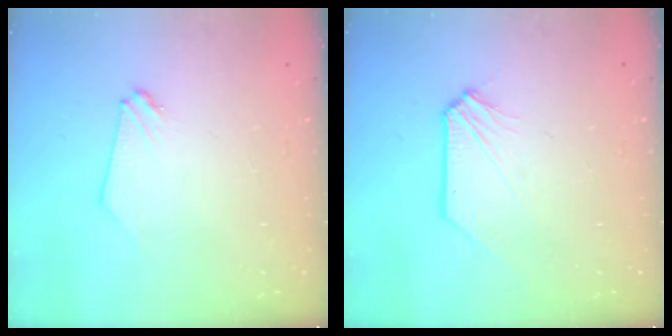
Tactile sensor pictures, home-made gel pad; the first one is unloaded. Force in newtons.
{"total": 0.0}